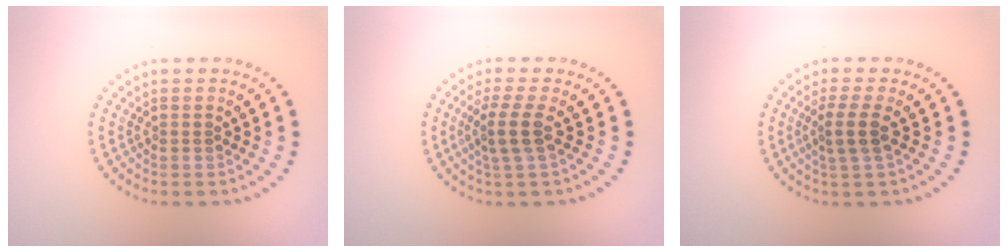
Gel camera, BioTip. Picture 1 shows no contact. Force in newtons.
{"total": 2.6, "press": 2.1, "slide": 1.4}
{"total": 2.3, "press": 1.8, "slide": 1.3}